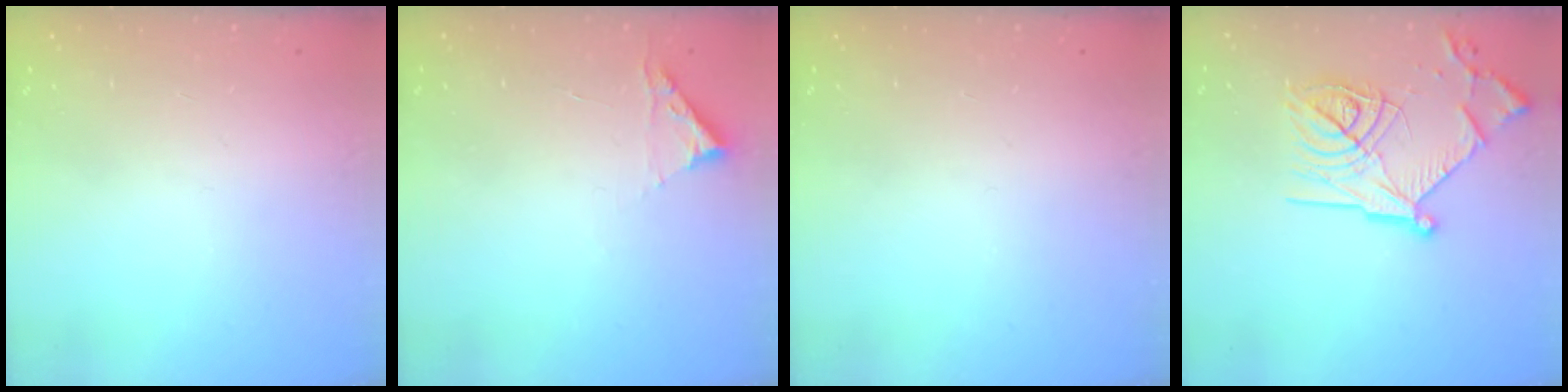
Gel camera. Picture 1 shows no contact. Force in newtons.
{"total": 2.8, "press": 2.8, "slide": 0.3}
{"total": 0.0}
{"total": 19.8, "press": 19.7, "slide": 1.2}